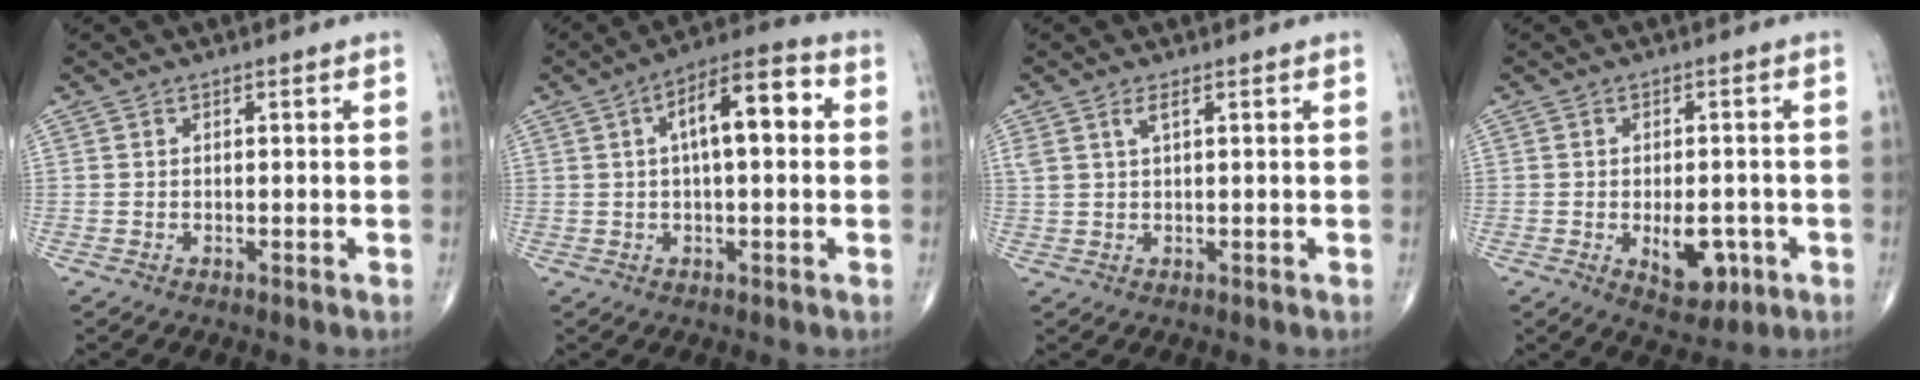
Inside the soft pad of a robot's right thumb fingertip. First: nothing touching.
{"total": 11.4, "force": [2.1, 4.4, 10.3], "torque": [-0.153, 0.029, 0.023]}
{"total": 2.0, "force": [1.1, 0.4, 1.6], "torque": [-0.042, 0.004, 0.026]}
{"total": 7.4, "force": [-2.2, 4.1, 5.8], "torque": [-0.063, 0.003, -0.020]}